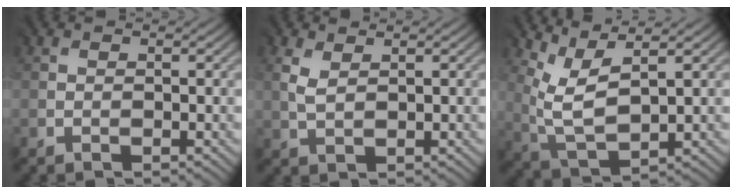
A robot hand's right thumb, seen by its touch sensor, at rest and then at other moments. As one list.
[{"total": 1.2, "force": [1.0, 0.4, 0.6], "torque": [-0.027, 0.003, 0.026]}, {"total": 5.4, "force": [3.2, 1.5, 4.1], "torque": [-0.102, -0.001, 0.074]}]